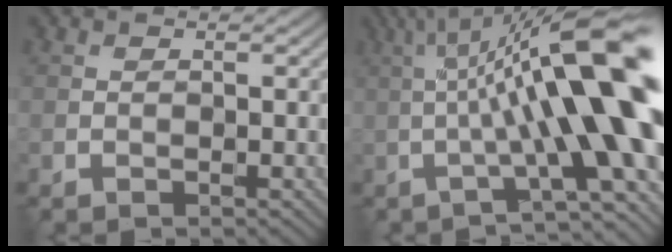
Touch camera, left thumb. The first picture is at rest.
{"total": 17.2, "force": [0.6, 3.4, 16.9], "torque": [-0.230, 0.028, 0.015]}